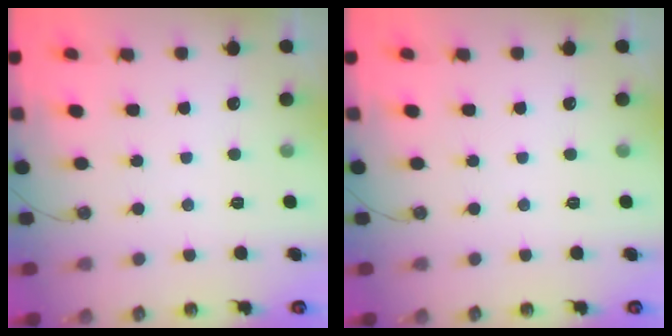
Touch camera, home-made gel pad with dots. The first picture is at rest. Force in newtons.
{"total": 0.0}